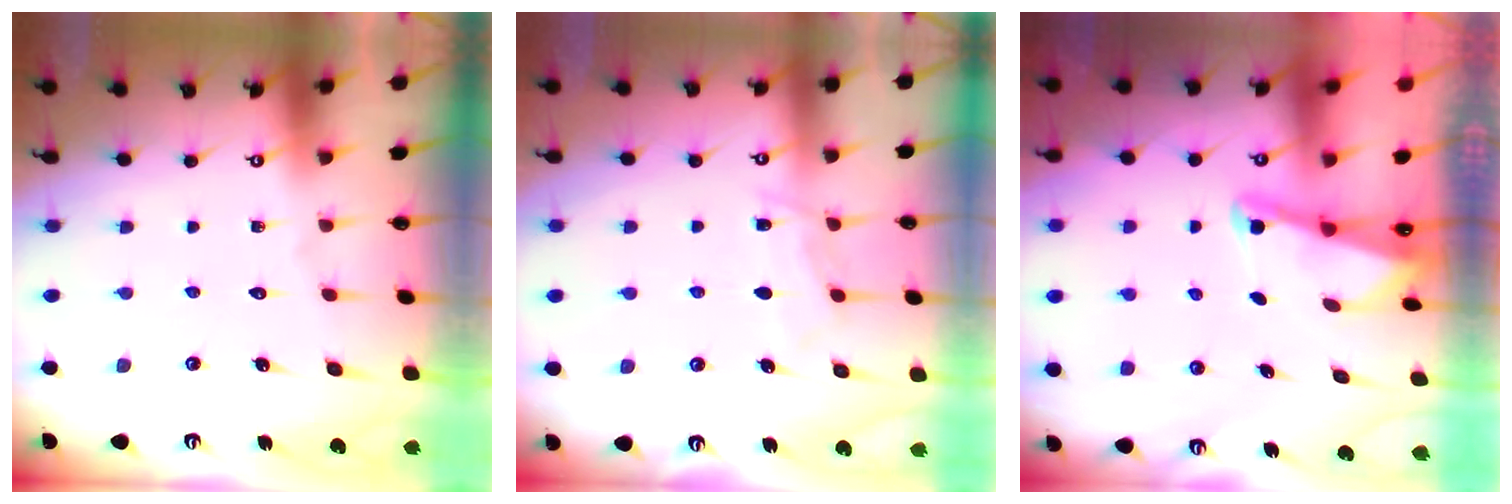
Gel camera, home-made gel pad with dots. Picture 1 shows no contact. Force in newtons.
{"total": 5.6, "press": 5.6, "slide": 0.4}
{"total": 2.0, "press": 2.0, "slide": 0.2}